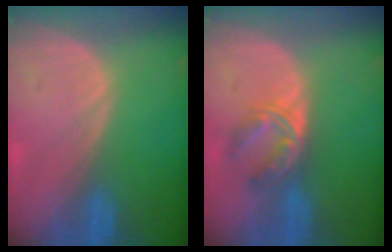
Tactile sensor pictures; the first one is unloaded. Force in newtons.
{"total": 5.9, "press": 5.0, "slide": 3.2}